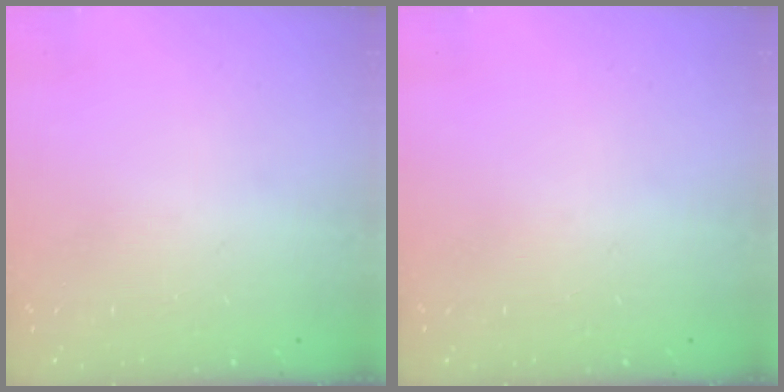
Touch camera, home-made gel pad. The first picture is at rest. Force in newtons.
{"total": 0.0}